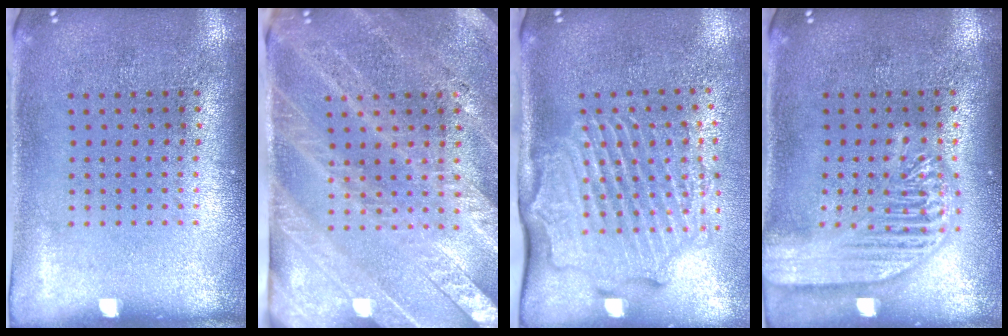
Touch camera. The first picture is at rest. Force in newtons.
{"total": 3.4, "press": 3.0, "slide": 1.6}
{"total": 2.7, "press": 2.2, "slide": 1.7}
{"total": 2.5, "press": 2.5, "slide": 0.2}